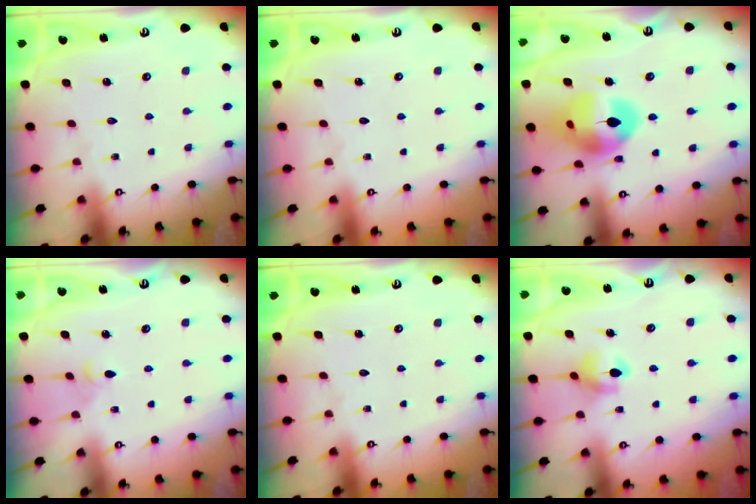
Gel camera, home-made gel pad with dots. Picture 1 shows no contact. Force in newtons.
{"total": 0.0}
{"total": 15.9, "press": 15.7, "slide": 2.1}
{"total": 3.2, "press": 3.1, "slide": 0.8}
{"total": 0.0}
{"total": 6.0, "press": 6.0, "slide": 0.9}